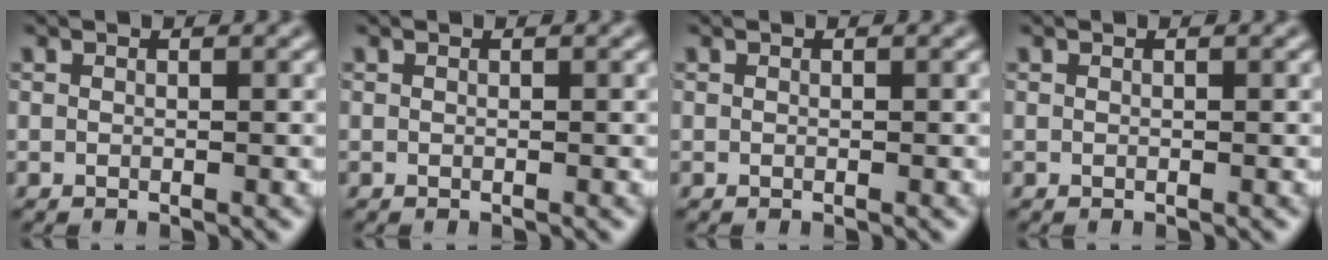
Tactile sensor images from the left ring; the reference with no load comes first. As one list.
[{"total": 0.0}, {"total": 0.0}, {"total": 0.0}]